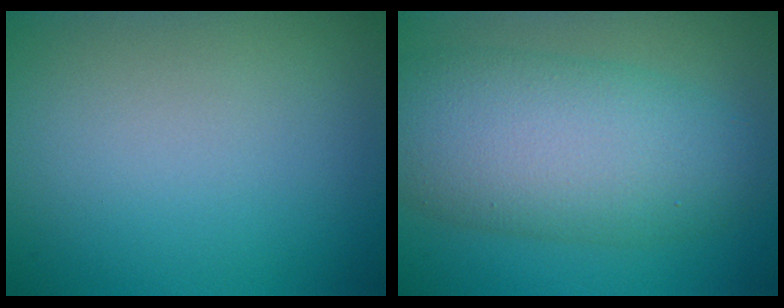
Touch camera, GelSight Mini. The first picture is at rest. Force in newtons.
{"total": 9.4, "press": 9.4, "slide": 0.5}